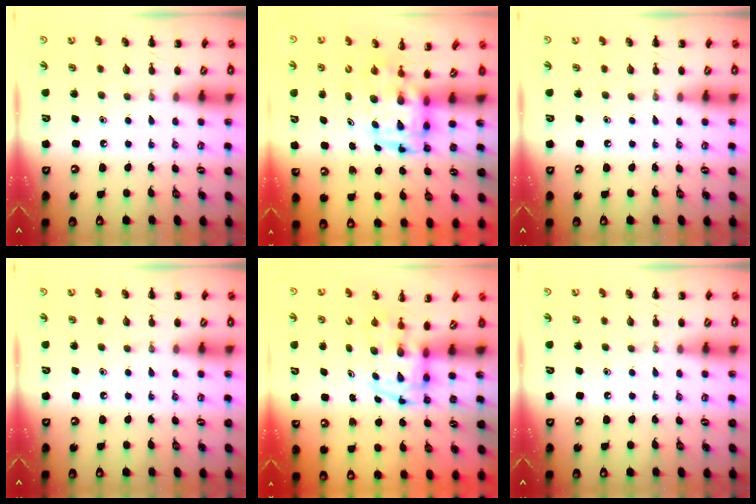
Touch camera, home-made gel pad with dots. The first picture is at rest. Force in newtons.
{"total": 4.0, "press": 3.9, "slide": 0.8}
{"total": 0.0}
{"total": 0.0}
{"total": 3.7, "press": 3.6, "slide": 0.7}
{"total": 0.0}